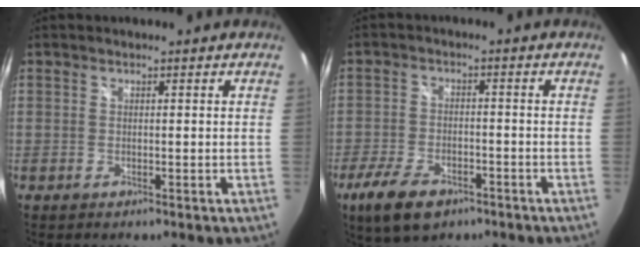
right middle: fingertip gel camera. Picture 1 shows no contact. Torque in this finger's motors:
{"motor_torque": [1.03, -1.11, 0.15, 0.10]}